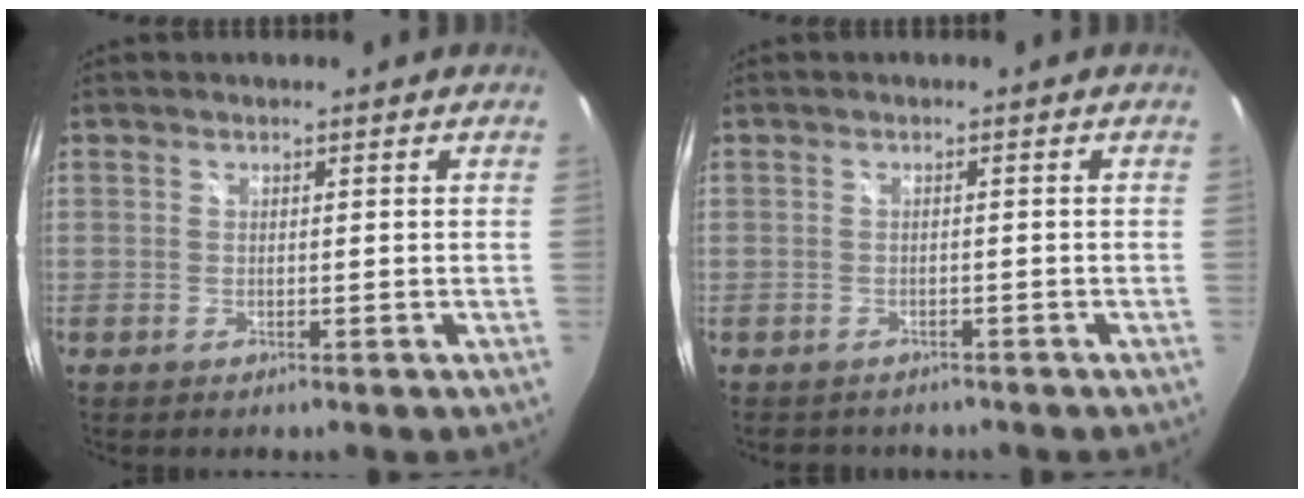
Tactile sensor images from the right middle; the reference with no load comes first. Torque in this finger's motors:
{"motor_torque": [0.39, -0.50, 0.02, 0.01]}